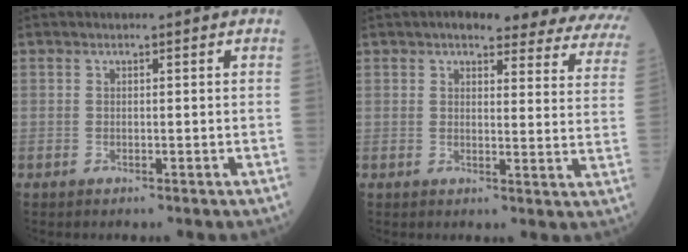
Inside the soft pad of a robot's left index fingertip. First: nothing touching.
{"total": 20.6, "force": [18.4, 4.2, 8.2], "torque": [-0.077, -0.036, 0.185]}